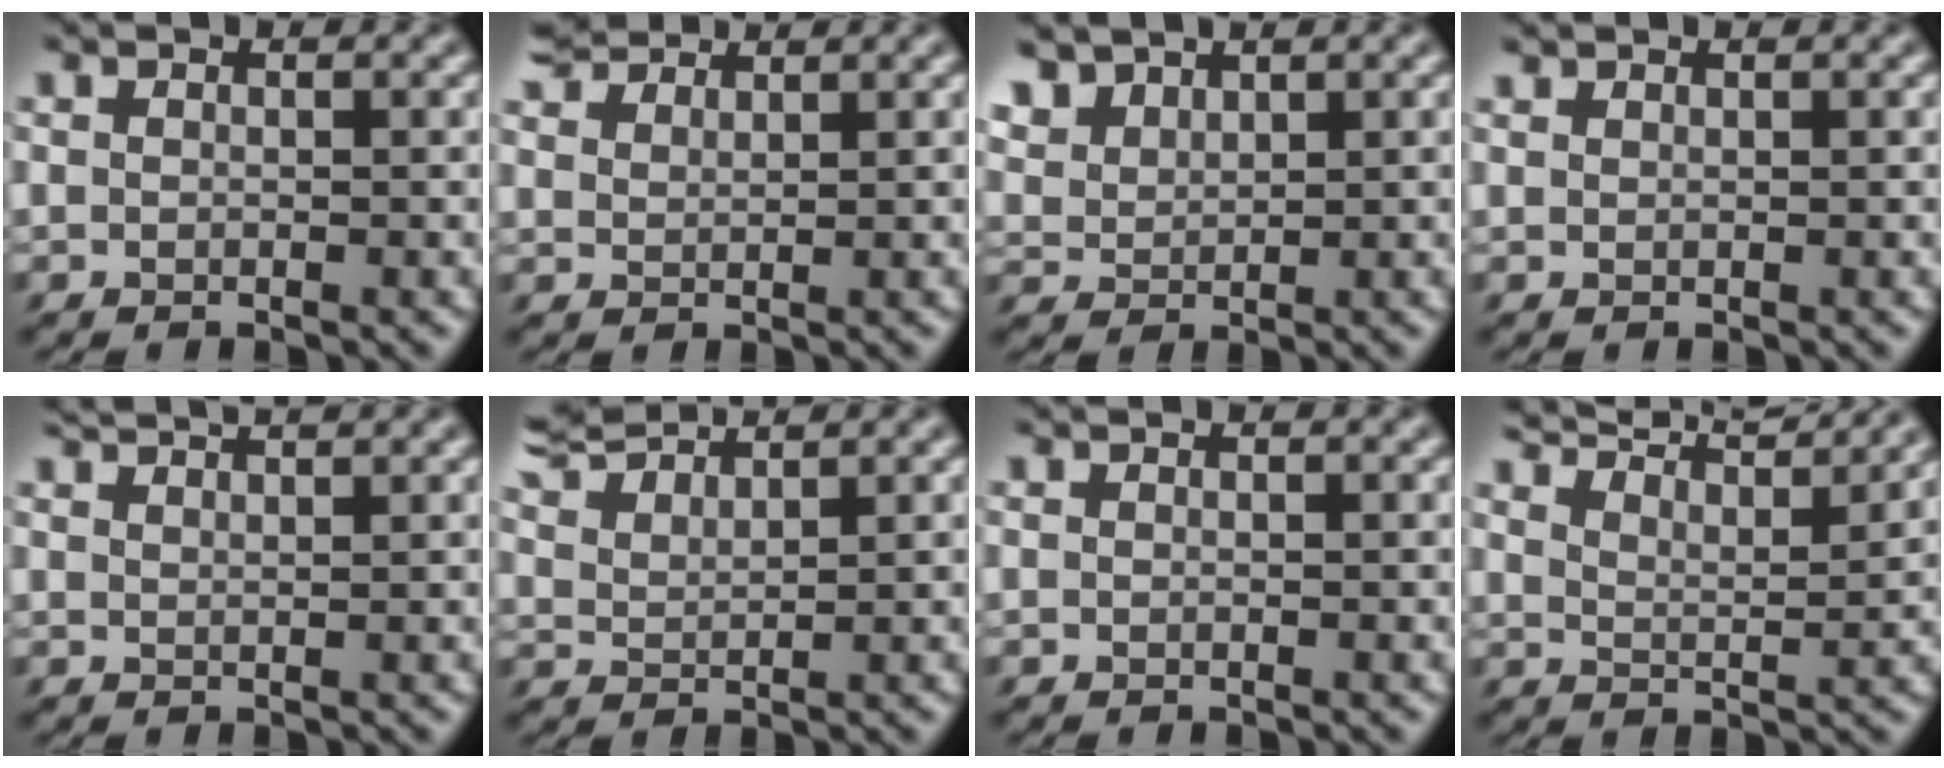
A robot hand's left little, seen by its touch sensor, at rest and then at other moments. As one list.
[{"total": 4.5, "force": [3.8, 1.6, 1.6], "torque": [-0.072, 0.015, 0.076]}, {"total": 2.7, "force": [2.0, 1.2, 1.5], "torque": [-0.047, 0.015, 0.026]}, {"total": 0.8, "force": [0.8, 0.1, 0.0], "torque": [-0.009, 0.004, 0.019]}, {"total": 3.0, "force": [2.8, -0.3, 0.8], "torque": [-0.028, 0.019, 0.046]}, {"total": 4.4, "force": [4.2, 0.1, 1.4], "torque": [-0.044, 0.020, 0.066]}, {"total": 0.0}, {"total": 9.8, "force": [8.8, 1.5, 4.0], "torque": [-0.090, 0.017, 0.111]}]